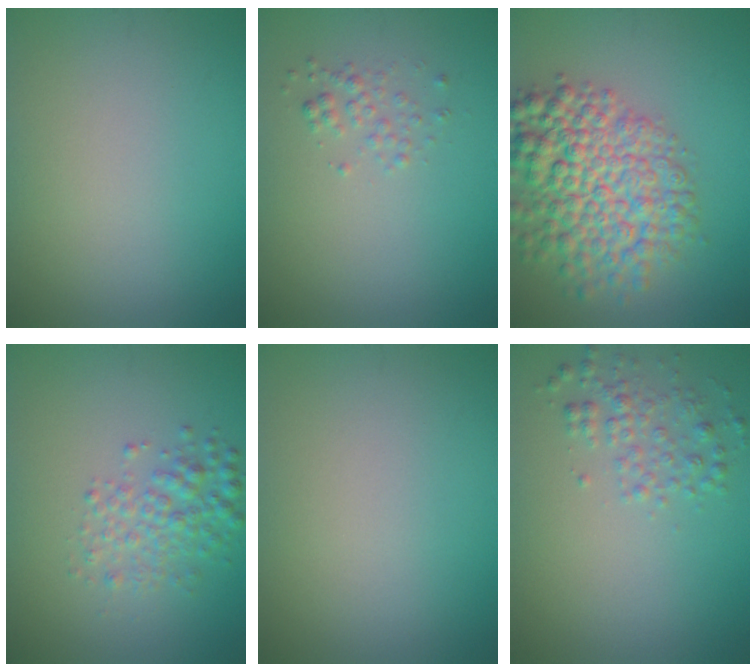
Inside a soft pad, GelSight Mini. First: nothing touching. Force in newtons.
{"total": 1.2, "press": 1.2, "slide": 0.1}
{"total": 8.4, "press": 8.4, "slide": 0.3}
{"total": 3.0, "press": 3.0, "slide": 0.1}
{"total": 0.0}
{"total": 2.2, "press": 2.2, "slide": 0.1}